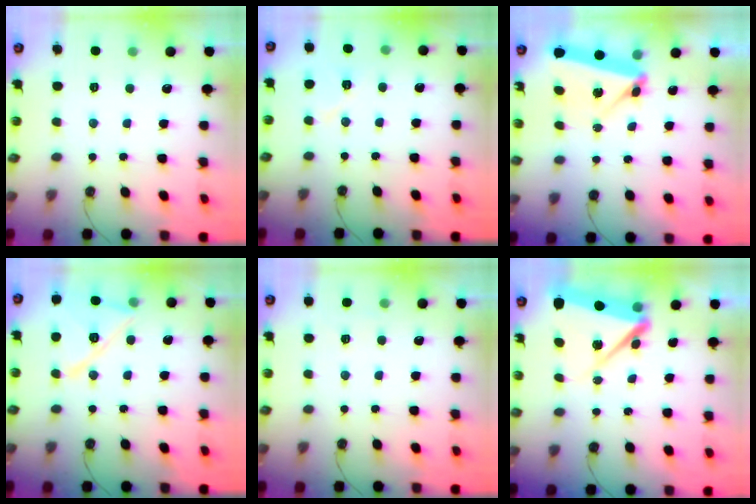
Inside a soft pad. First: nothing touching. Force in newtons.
{"total": 7.5, "press": 4.2, "slide": 6.2}
{"total": 5.3, "press": 5.3, "slide": 0.2}
{"total": 14.7, "press": 14.6, "slide": 1.2}
{"total": 2.9, "press": 2.9, "slide": 0.2}
{"total": 9.5, "press": 9.3, "slide": 1.6}